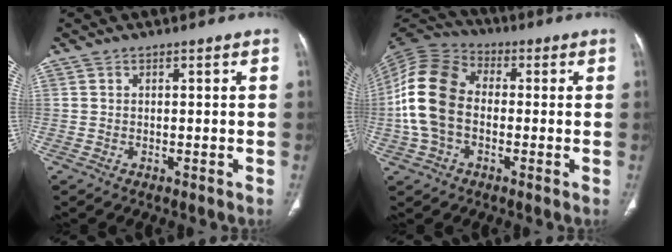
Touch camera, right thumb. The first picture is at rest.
{"total": 14.3, "force": [-1.2, 10.0, 10.1], "torque": [-0.207, 0.035, -0.030]}